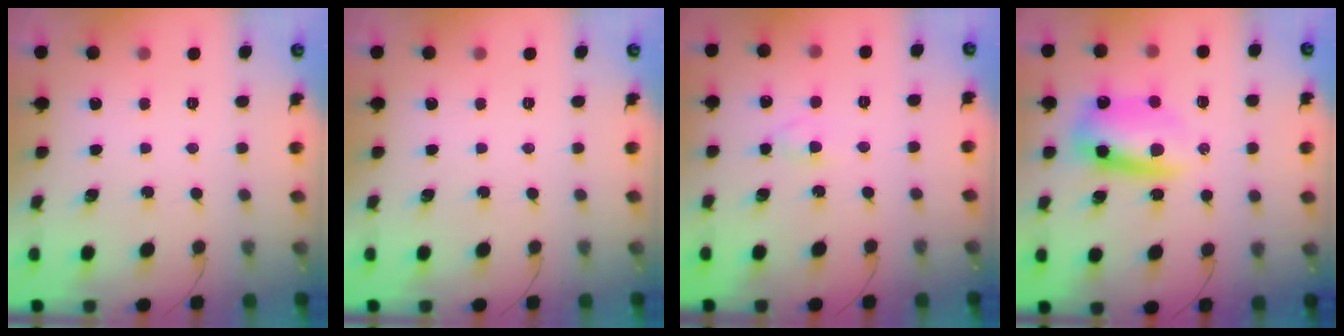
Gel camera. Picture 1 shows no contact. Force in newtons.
{"total": 0.0}
{"total": 2.6, "press": 2.4, "slide": 1.1}
{"total": 10.7, "press": 10.4, "slide": 2.8}